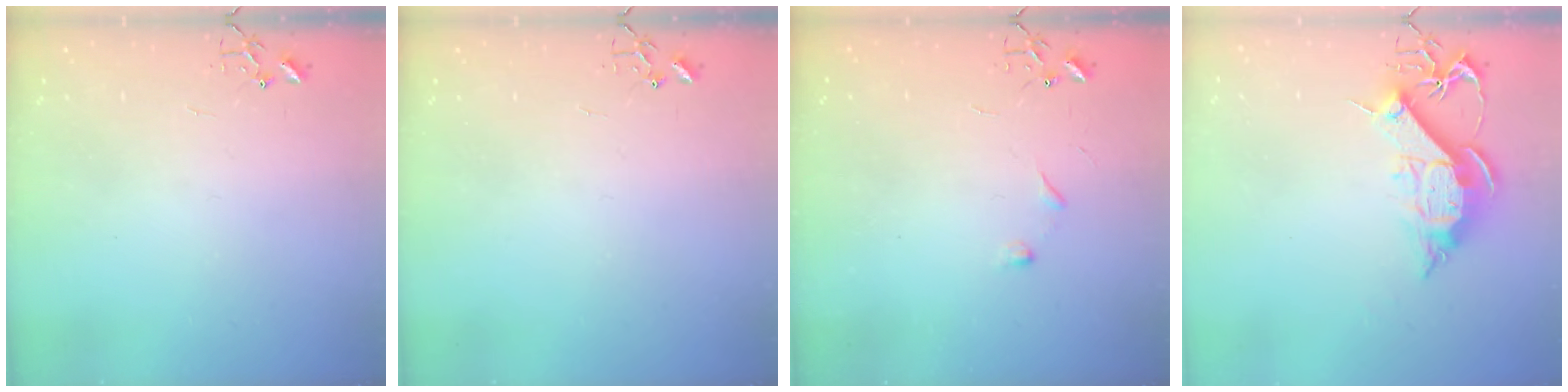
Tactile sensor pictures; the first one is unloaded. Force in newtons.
{"total": 0.0}
{"total": 4.3, "press": 4.3, "slide": 0.6}
{"total": 11.4, "press": 11.3, "slide": 1.1}